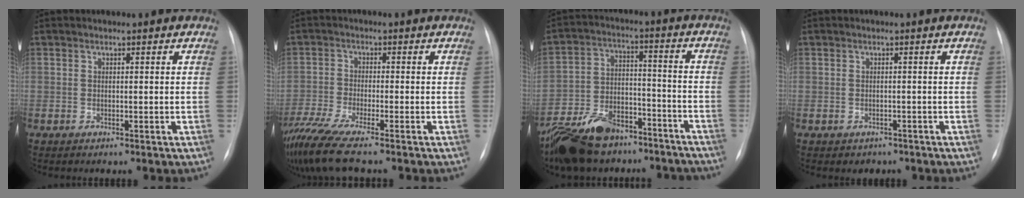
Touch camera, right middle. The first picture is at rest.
{"total": 9.8, "force": [-7.9, 0.1, 5.8], "torque": [-0.115, -0.027, -0.143]}
{"total": 18.0, "force": [-13.9, 8.4, 7.8], "torque": [-0.158, 0.020, -0.221]}
{"total": 1.9, "force": [-1.4, 1.3, 0.2], "torque": [-0.008, 0.005, -0.014]}